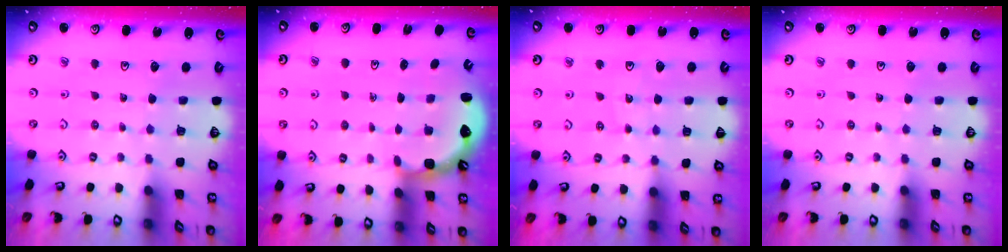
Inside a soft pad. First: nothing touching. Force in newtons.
{"total": 2.7, "press": 2.0, "slide": 1.9}
{"total": 6.2, "press": 5.9, "slide": 2.1}
{"total": 0.0}